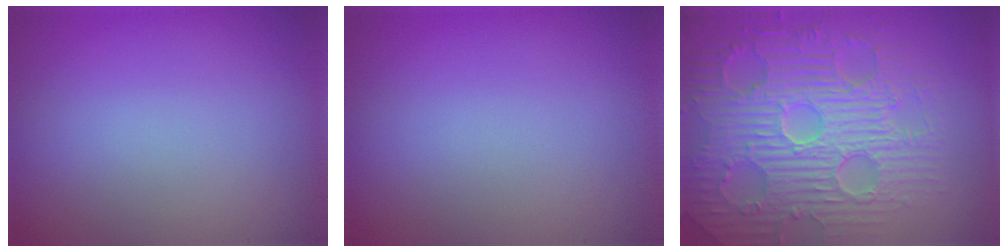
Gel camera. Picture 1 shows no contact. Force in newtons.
{"total": 0.0}
{"total": 9.8, "press": 6.8, "slide": 7.1}